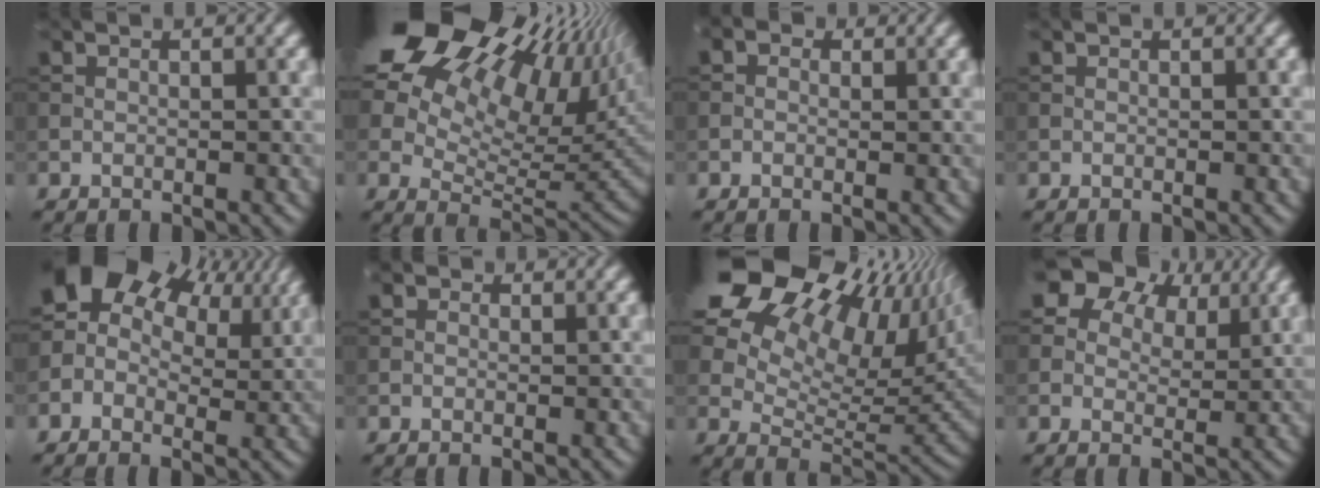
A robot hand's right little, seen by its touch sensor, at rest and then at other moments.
{"total": 21.6, "force": [11.1, 11.7, 14.3], "torque": [-0.261, 0.061, 0.187]}
{"total": 1.5, "force": [0.5, 1.2, 0.8], "torque": [-0.014, 0.002, -0.008]}
{"total": 0.0}
{"total": 12.4, "force": [6.2, 7.7, 7.5], "torque": [-0.147, 0.039, 0.090]}
{"total": 0.7, "force": [0.2, 0.6, 0.3], "torque": [-0.005, -0.003, -0.004]}
{"total": 19.7, "force": [10.7, 10.4, 12.8], "torque": [-0.221, 0.053, 0.172]}
{"total": 9.5, "force": [5.9, 6.0, 4.5], "torque": [-0.081, 0.015, 0.088]}